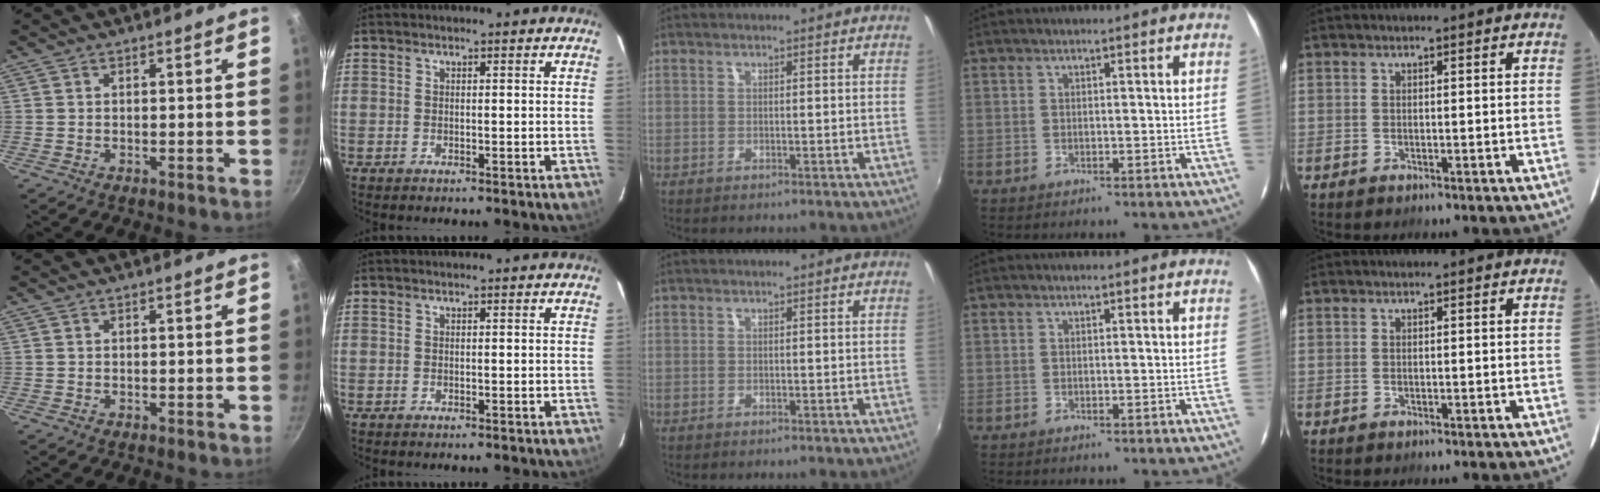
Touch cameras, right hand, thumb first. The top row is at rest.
{}